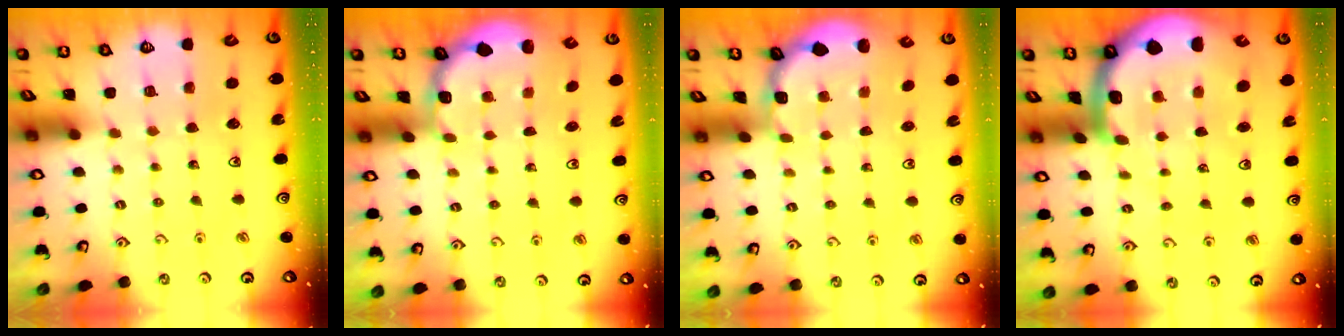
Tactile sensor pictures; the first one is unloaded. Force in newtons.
{"total": 1.9, "press": 1.8, "slide": 0.8}
{"total": 1.4, "press": 1.3, "slide": 0.3}
{"total": 6.5, "press": 6.5, "slide": 0.8}